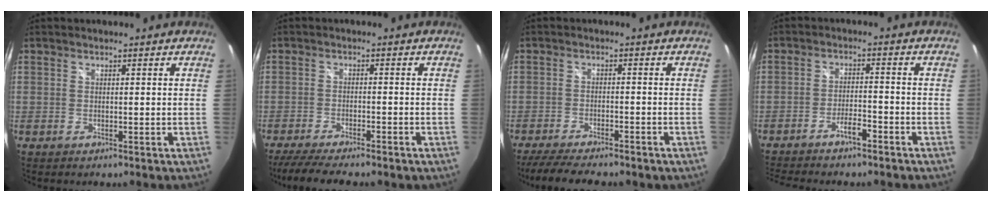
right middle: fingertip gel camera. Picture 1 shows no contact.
{"total": 10.4, "force": [-8.7, 1.6, 5.4], "torque": [-0.122, -0.027, -0.139]}
{"total": 12.1, "force": [-10.0, 2.8, 6.1], "torque": [-0.130, -0.028, -0.155]}
{"total": 6.4, "force": [-5.5, 0.9, 3.1], "torque": [-0.073, 0.000, -0.094]}